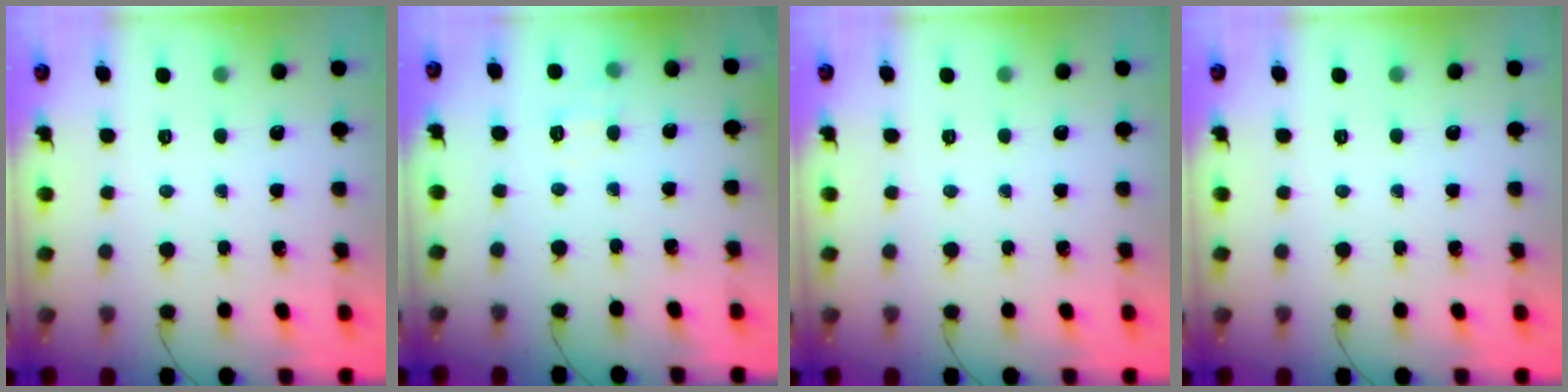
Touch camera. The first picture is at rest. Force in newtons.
{"total": 5.3, "press": 5.1, "slide": 1.5}
{"total": 0.0}
{"total": 0.0}